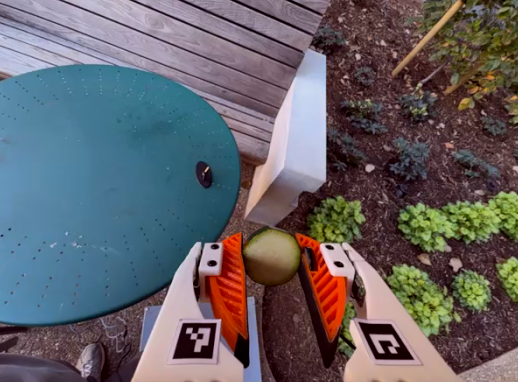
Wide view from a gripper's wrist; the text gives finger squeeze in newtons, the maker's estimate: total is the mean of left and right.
{"total": 10.9, "left": 10.6, "right": 11.3}